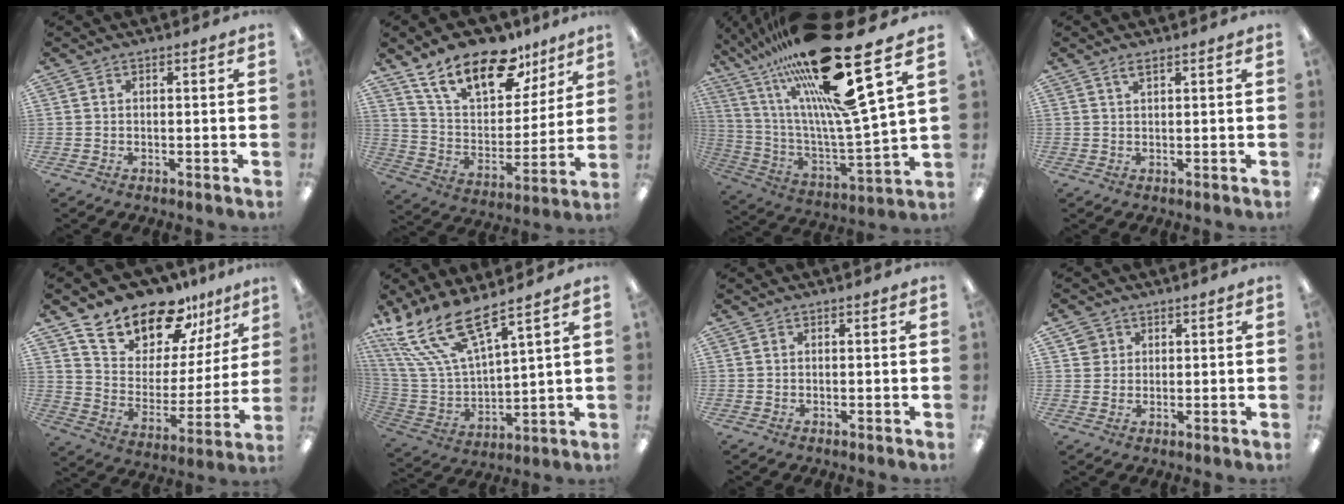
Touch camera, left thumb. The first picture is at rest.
{"total": 20.1, "force": [13.6, 9.4, 11.3], "torque": [-0.191, -0.078, 0.239]}
{"total": 29.7, "force": [18.8, 5.7, 22.2], "torque": [-0.385, -0.104, 0.300]}
{"total": 1.8, "force": [1.2, 0.5, 1.2], "torque": [-0.028, 0.002, 0.022]}
{"total": 16.4, "force": [14.6, 6.3, 3.9], "torque": [-0.097, -0.125, 0.265]}
{"total": 17.3, "force": [12.6, 5.3, 10.7], "torque": [-0.248, -0.081, 0.226]}
{"total": 0.0}
{"total": 3.5, "force": [1.7, 3.0, 0.1], "torque": [0.002, -0.001, 0.028]}